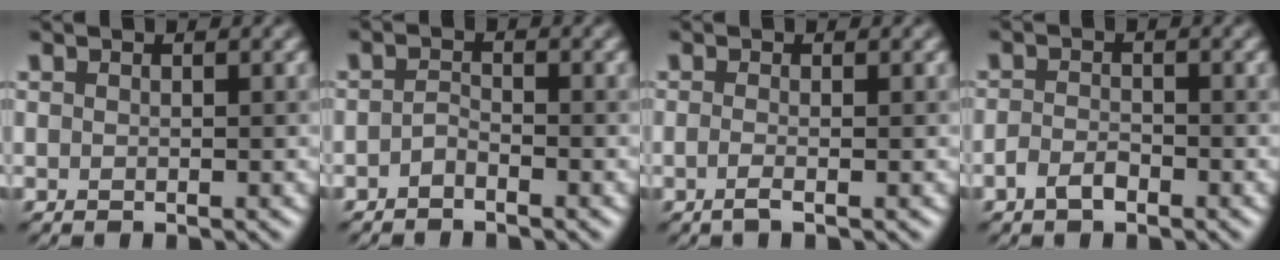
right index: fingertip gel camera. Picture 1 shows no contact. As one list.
[{"total": 0.8, "force": [-0.5, 0.4, 0.4], "torque": [-0.008, 0.009, -0.013]}, {"total": 1.1, "force": [-0.3, 0.4, 1.0], "torque": [-0.014, -0.001, -0.012]}, {"total": 1.4, "force": [-0.7, 0.8, 0.9], "torque": [-0.015, 0.009, -0.019]}]